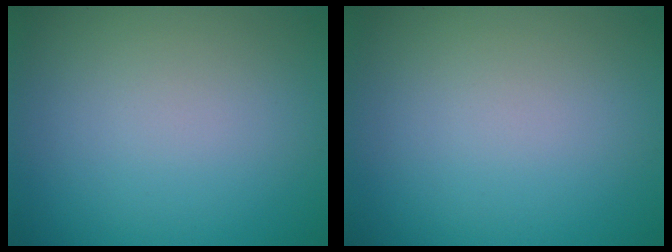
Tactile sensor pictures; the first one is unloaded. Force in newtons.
{"total": 0.0}